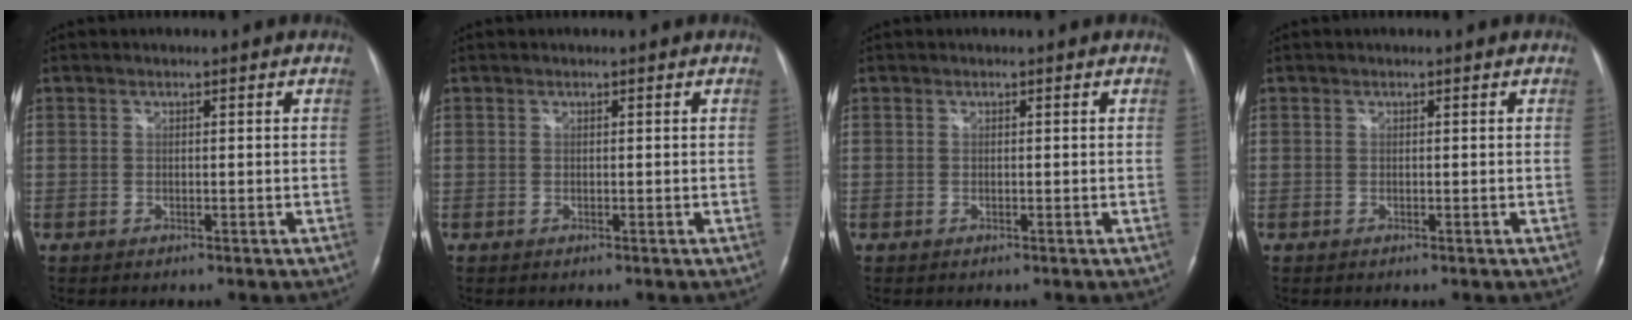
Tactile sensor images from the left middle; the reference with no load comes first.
{"total": 0.0}
{"total": 0.0}
{"total": 0.0}